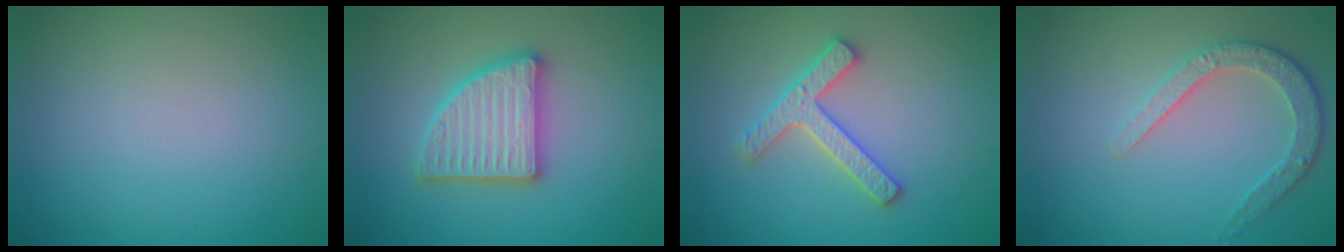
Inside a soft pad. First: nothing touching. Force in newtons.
{"total": 5.0, "press": 5.0, "slide": 0.7}
{"total": 2.8, "press": 2.8, "slide": 0.6}
{"total": 3.5, "press": 2.9, "slide": 2.0}